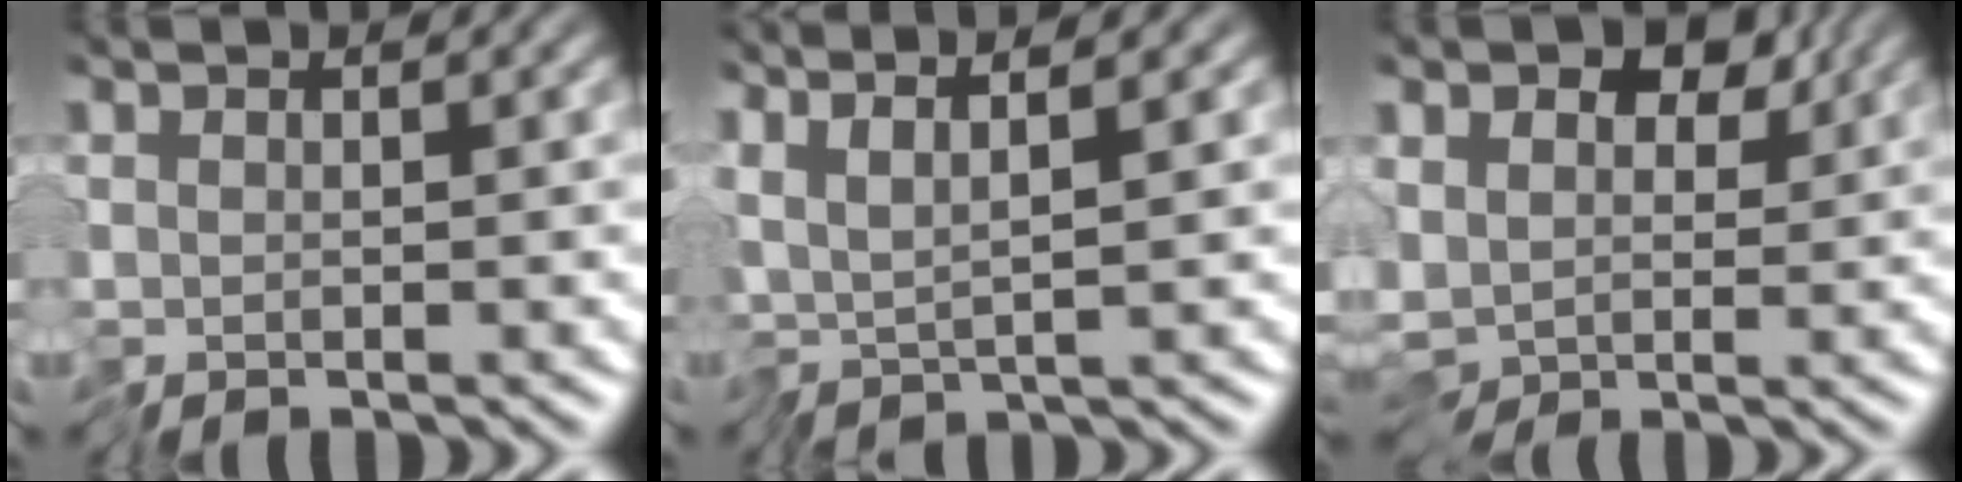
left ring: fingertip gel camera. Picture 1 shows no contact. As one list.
[{"total": 3.2, "force": [1.1, 0.1, 3.0], "torque": [-0.055, 0.011, 0.011]}, {"total": 8.9, "force": [2.4, 6.5, 5.6], "torque": [-0.105, 0.006, 0.038]}]